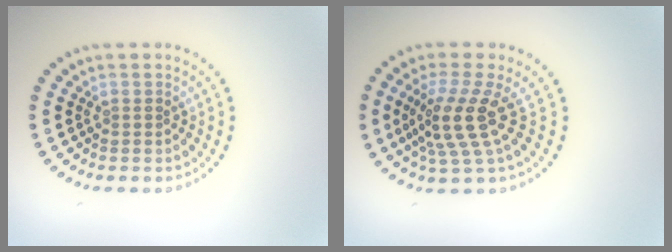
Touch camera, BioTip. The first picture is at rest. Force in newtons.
{"total": 4.3, "press": 3.1, "slide": 3.0}